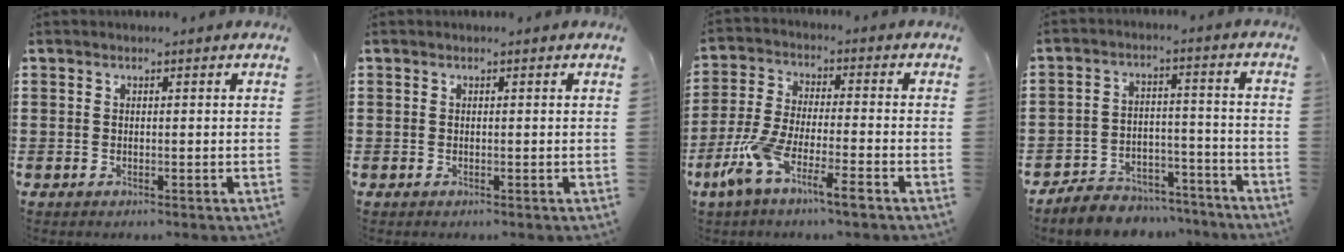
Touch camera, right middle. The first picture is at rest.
{"total": 0.0}
{"total": 8.6, "force": [-5.6, 1.5, 6.4], "torque": [-0.151, -0.010, -0.110]}
{"total": 6.0, "force": [-5.9, 1.3, 0.4], "torque": [-0.005, 0.018, -0.116]}